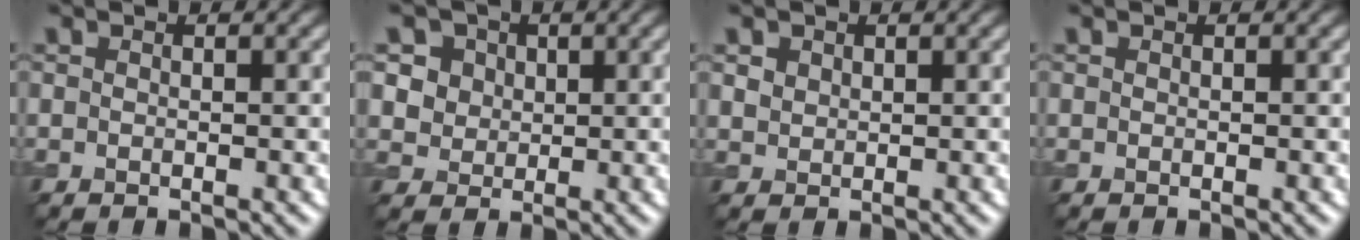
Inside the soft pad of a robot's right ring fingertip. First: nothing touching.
{"total": 5.6, "force": [2.6, 4.5, 2.2], "torque": [-0.046, 0.007, 0.042]}
{"total": 1.2, "force": [0.7, 0.9, 0.3], "torque": [-0.009, -0.004, 0.019]}
{"total": 0.0}